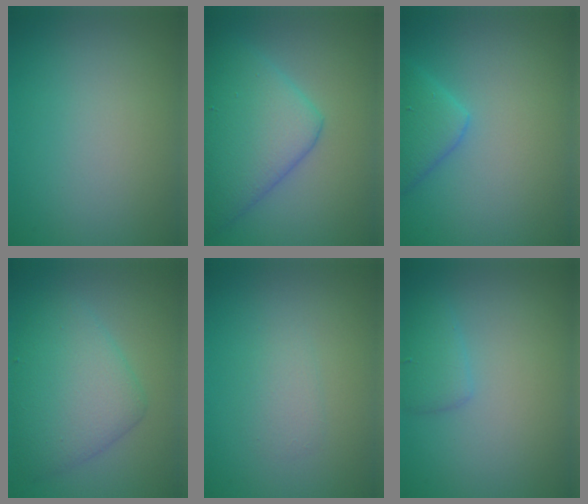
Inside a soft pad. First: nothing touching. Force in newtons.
{"total": 7.5, "press": 7.5, "slide": 0.2}
{"total": 3.1, "press": 3.0, "slide": 0.3}
{"total": 5.7, "press": 5.7, "slide": 0.2}
{"total": 1.3, "press": 1.3, "slide": 0.0}
{"total": 1.9, "press": 1.9, "slide": 0.1}